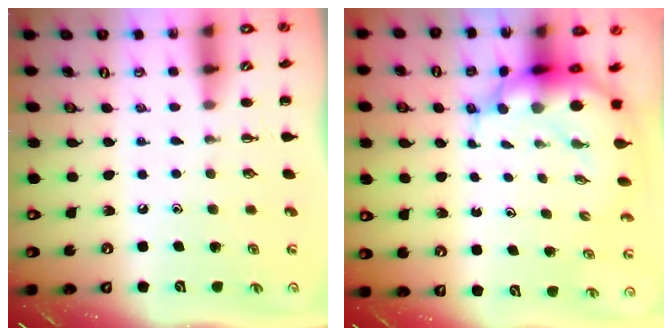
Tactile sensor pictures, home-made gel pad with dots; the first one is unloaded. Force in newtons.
{"total": 8.6, "press": 8.3, "slide": 2.4}